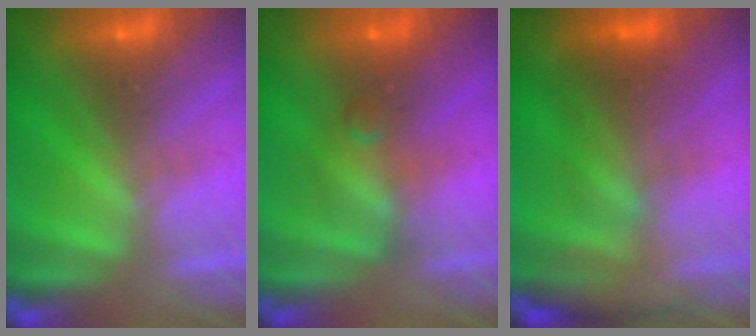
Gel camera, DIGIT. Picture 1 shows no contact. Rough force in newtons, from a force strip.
{"total": 2.4}
{"total": 2.7}